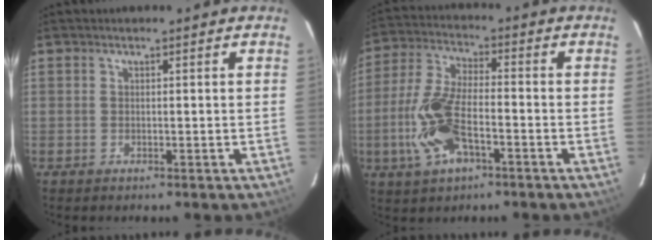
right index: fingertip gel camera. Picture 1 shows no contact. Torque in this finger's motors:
{"motor_torque": [0.38, -0.12, 0.42, 0.21]}